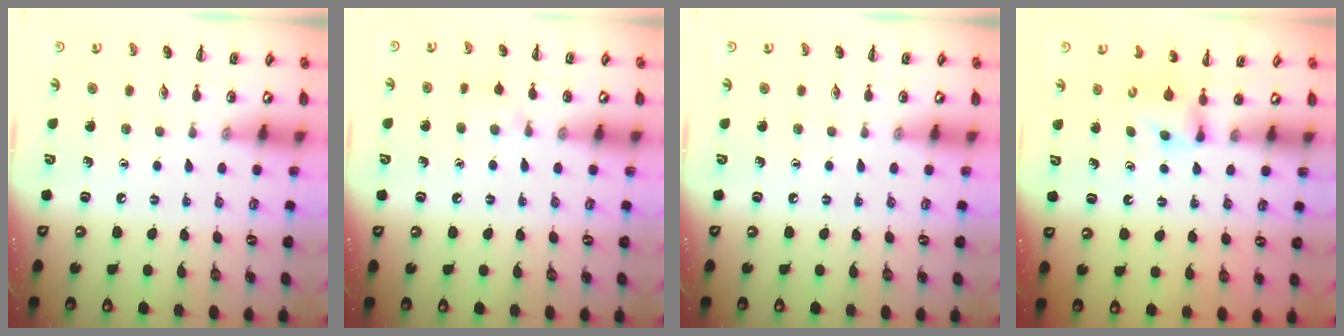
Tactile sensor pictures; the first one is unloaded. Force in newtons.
{"total": 6.4, "press": 6.1, "slide": 2.0}
{"total": 0.0}
{"total": 3.6, "press": 3.3, "slide": 1.3}